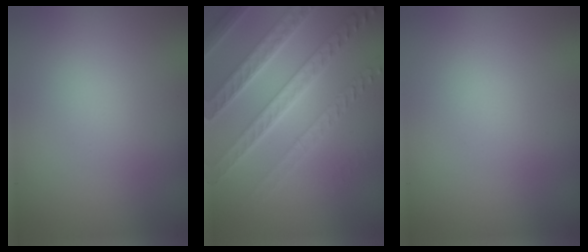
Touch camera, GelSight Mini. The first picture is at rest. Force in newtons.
{"total": 7.7, "press": 5.3, "slide": 5.6}
{"total": 0.0}